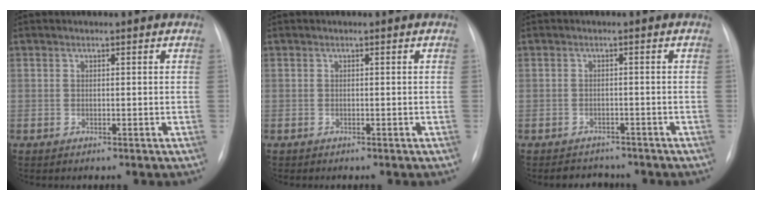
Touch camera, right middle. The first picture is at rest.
{"total": 0.0}
{"total": 3.6, "force": [-3.3, 1.6, 0.1], "torque": [-0.003, 0.002, -0.044]}